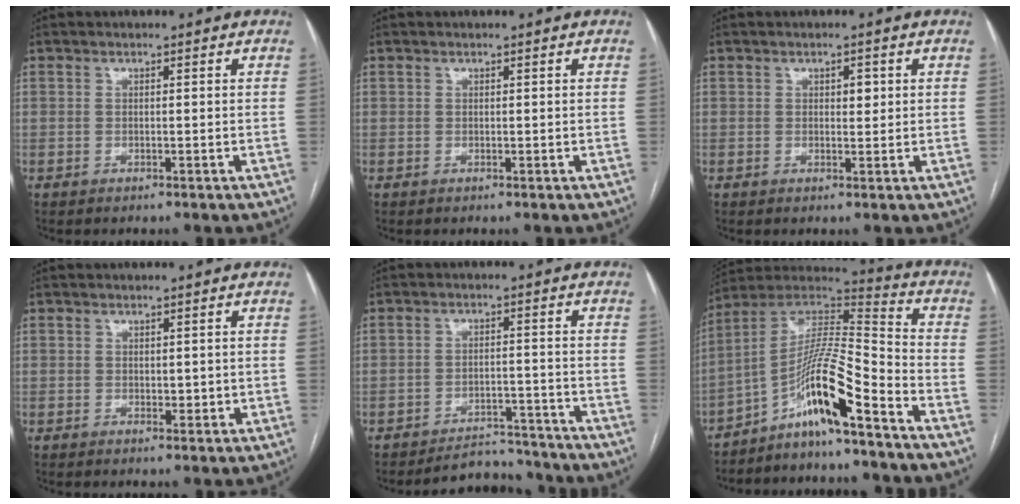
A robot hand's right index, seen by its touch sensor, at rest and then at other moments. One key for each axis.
{"total": 0.0}
{"total": 1.8, "fx": 0.6, "fy": 0.9, "fz": 1.4, "tx": -0.019, "ty": 0.000, "tz": 0.009}
{"total": 1.8, "fx": 0.2, "fy": 1.2, "fz": 1.3, "tx": -0.016, "ty": -0.002, "tz": 0.007}
{"total": 6.4, "fx": -6.2, "fy": 1.6, "fz": -0.4, "tx": 0.016, "ty": 0.016, "tz": -0.093}
{"total": 13.1, "fx": -8.2, "fy": 0.2, "fz": 10.2, "tx": -0.195, "ty": 0.016, "tz": -0.152}